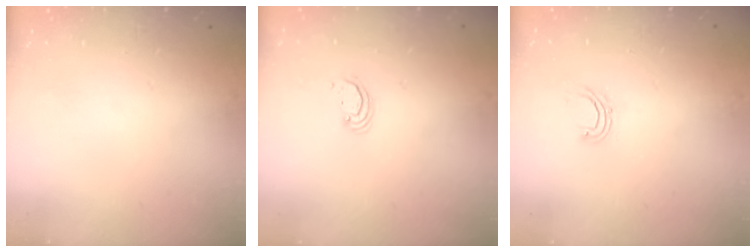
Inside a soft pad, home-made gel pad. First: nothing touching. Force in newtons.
{"total": 2.2, "press": 2.2, "slide": 0.2}
{"total": 5.0, "press": 4.9, "slide": 1.0}